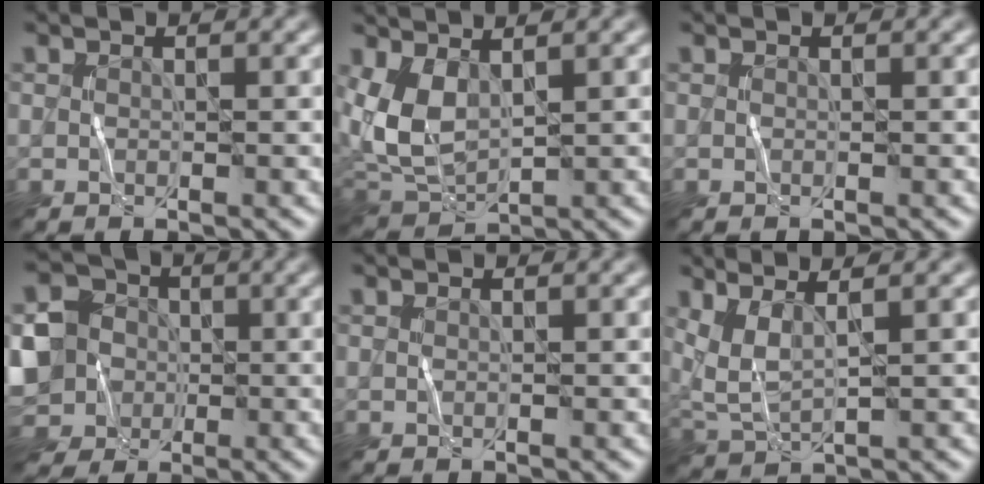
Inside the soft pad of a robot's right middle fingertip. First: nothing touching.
{"total": 5.2, "force": [2.0, 2.7, 3.9], "torque": [-0.103, -0.002, 0.044]}
{"total": 0.0}
{"total": 8.2, "force": [-2.0, 7.2, 3.4], "torque": [-0.081, -0.009, -0.057]}
{"total": 0.0}
{"total": 3.6, "force": [1.9, 0.9, 3.0], "torque": [-0.073, -0.002, 0.047]}